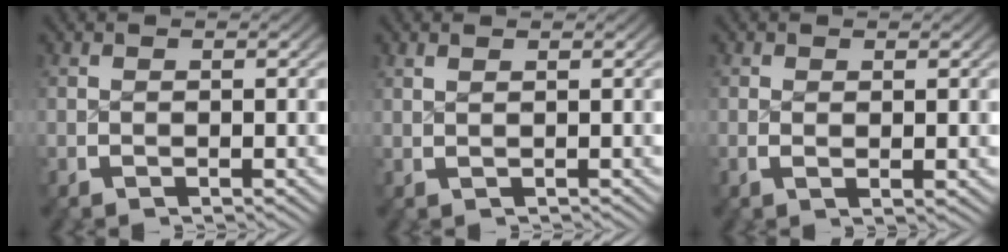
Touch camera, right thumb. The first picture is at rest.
{"total": 0.6, "force": [0.5, -0.2, 0.3], "torque": [-0.005, 0.001, 0.016]}
{"total": 0.9, "force": [0.2, 0.2, 0.8], "torque": [-0.017, -0.009, 0.010]}